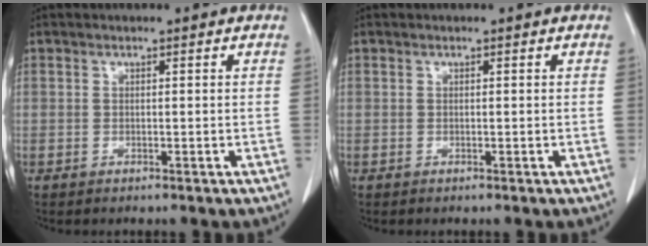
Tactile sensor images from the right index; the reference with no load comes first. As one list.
[{"total": 0.0}]